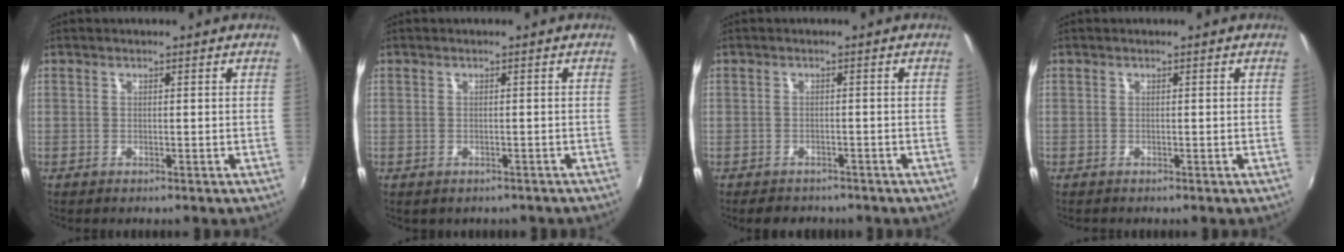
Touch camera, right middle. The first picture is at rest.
{"total": 1.6, "force": [-1.0, 1.1, 0.6], "torque": [-0.014, -0.007, -0.009]}
{"total": 4.1, "force": [-3.4, 2.0, 1.1], "torque": [-0.028, -0.009, -0.049]}
{"total": 0.0}